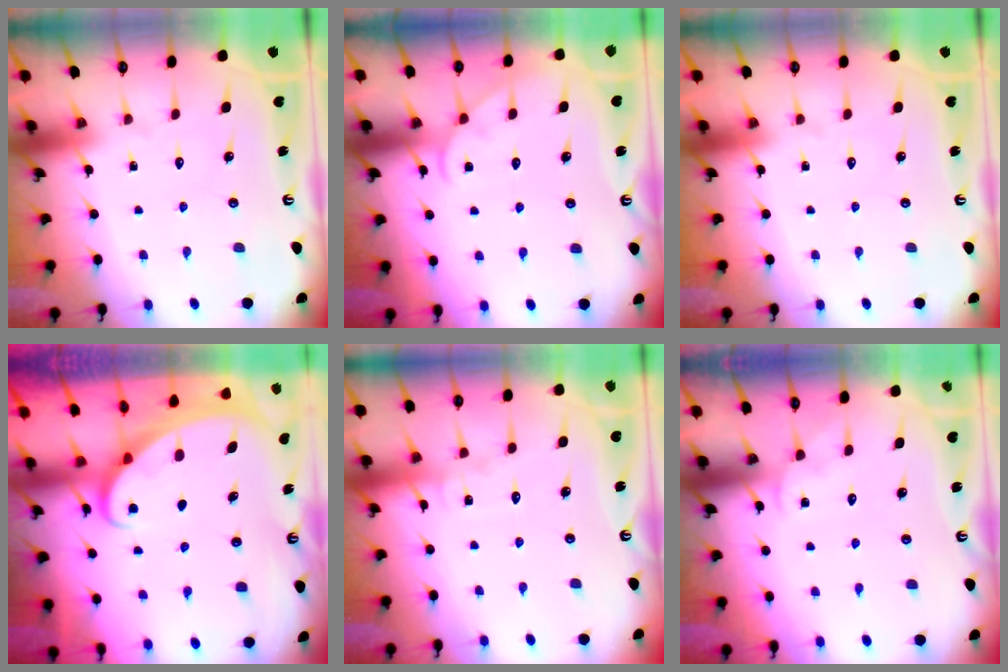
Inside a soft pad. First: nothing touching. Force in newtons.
{"total": 3.1, "press": 3.0, "slide": 0.3}
{"total": 0.0}
{"total": 1.9, "press": 1.9, "slide": 0.2}
{"total": 4.5, "press": 4.5, "slide": 0.3}
{"total": 2.5, "press": 2.5, "slide": 0.4}